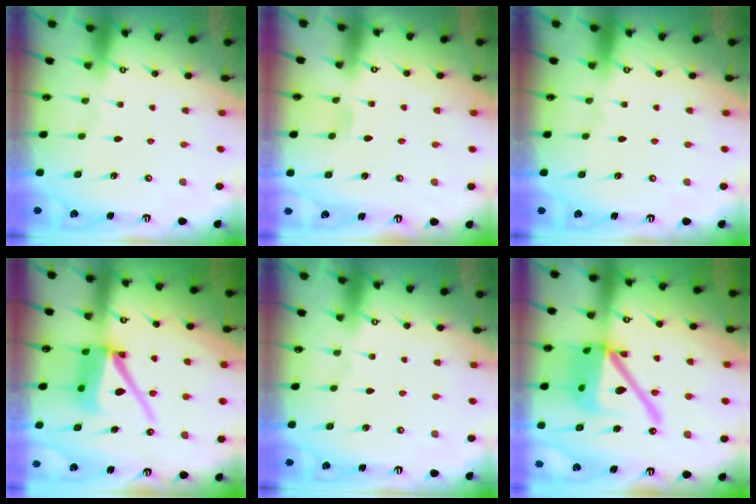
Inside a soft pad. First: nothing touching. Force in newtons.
{"total": 2.8, "press": 2.8, "slide": 0.4}
{"total": 0.0}
{"total": 12.8, "press": 12.7, "slide": 1.5}
{"total": 0.0}
{"total": 20.1, "press": 19.9, "slide": 2.7}